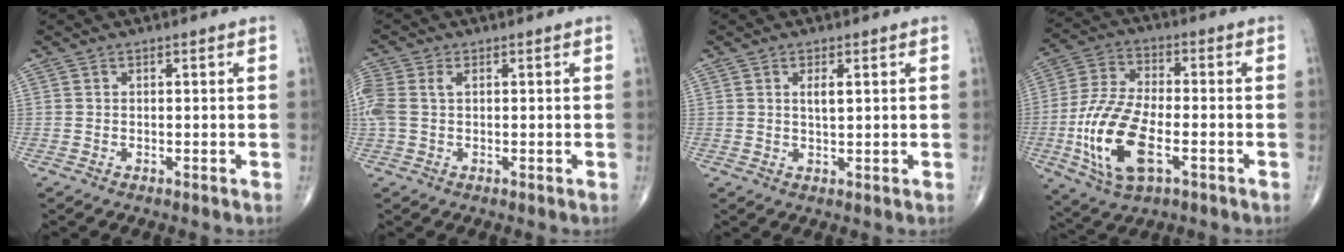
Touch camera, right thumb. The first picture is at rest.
{"total": 5.6, "force": [1.0, 3.4, 4.4], "torque": [-0.145, 0.024, 0.023]}
{"total": 2.5, "force": [0.9, 0.7, 2.2], "torque": [-0.039, -0.005, 0.016]}
{"total": 16.2, "force": [-4.6, 7.5, 13.5], "torque": [-0.281, 0.012, -0.082]}